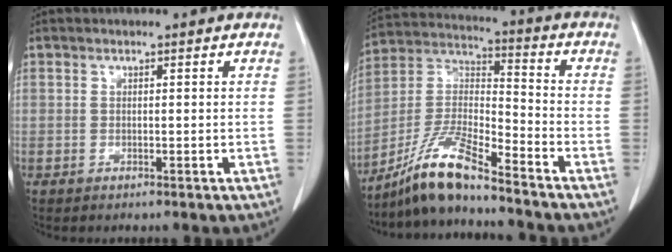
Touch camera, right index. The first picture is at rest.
{"total": 11.3, "force": [-9.2, 0.6, 6.5], "torque": [-0.140, -0.002, -0.178]}